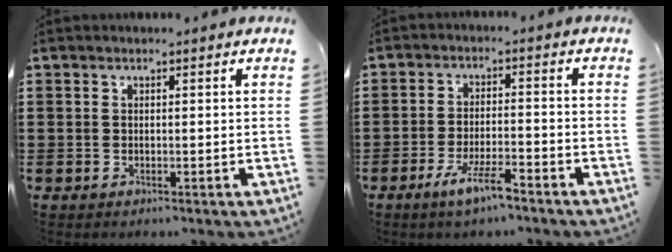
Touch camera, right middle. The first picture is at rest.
{"total": 5.6, "force": [-3.9, 1.0, 4.0], "torque": [-0.082, -0.003, -0.073]}